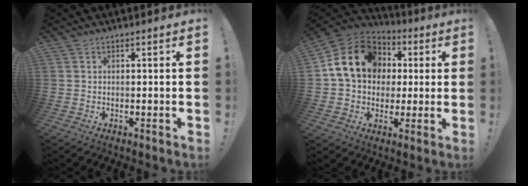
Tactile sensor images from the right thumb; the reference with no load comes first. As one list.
[{"total": 18.1, "force": [4.4, 14.4, 10.2], "torque": [-0.170, 0.000, 0.092]}]